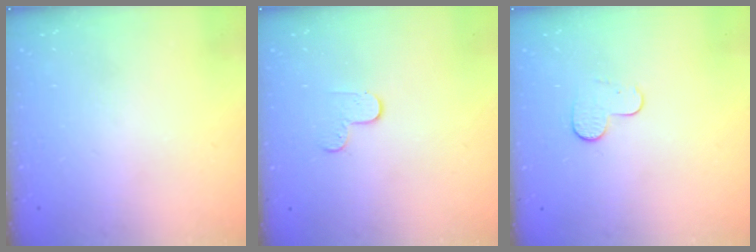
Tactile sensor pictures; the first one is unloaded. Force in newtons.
{"total": 3.6, "press": 3.6, "slide": 0.4}
{"total": 6.2, "press": 6.1, "slide": 0.6}